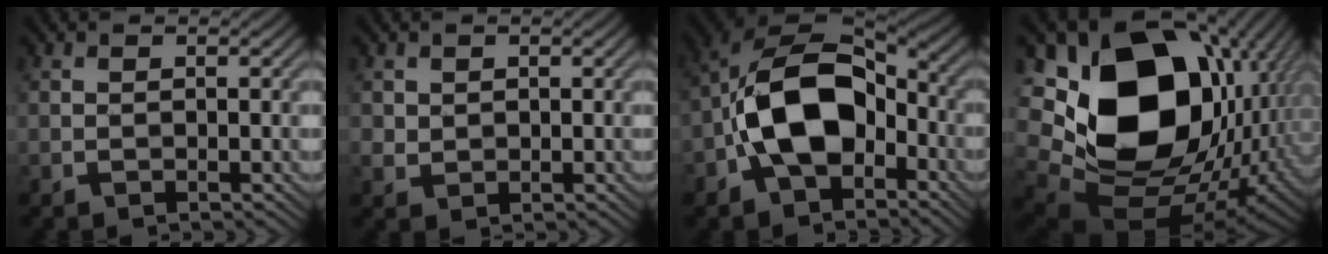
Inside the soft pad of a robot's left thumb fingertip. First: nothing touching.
{"total": 1.7, "force": [0.7, 1.4, 0.6], "torque": [-0.022, -0.002, 0.013]}
{"total": 13.8, "force": [-3.7, 8.6, 10.2], "torque": [-0.201, 0.007, -0.084]}
{"total": 22.1, "force": [3.1, 16.8, 13.9], "torque": [-0.298, -0.039, 0.105]}